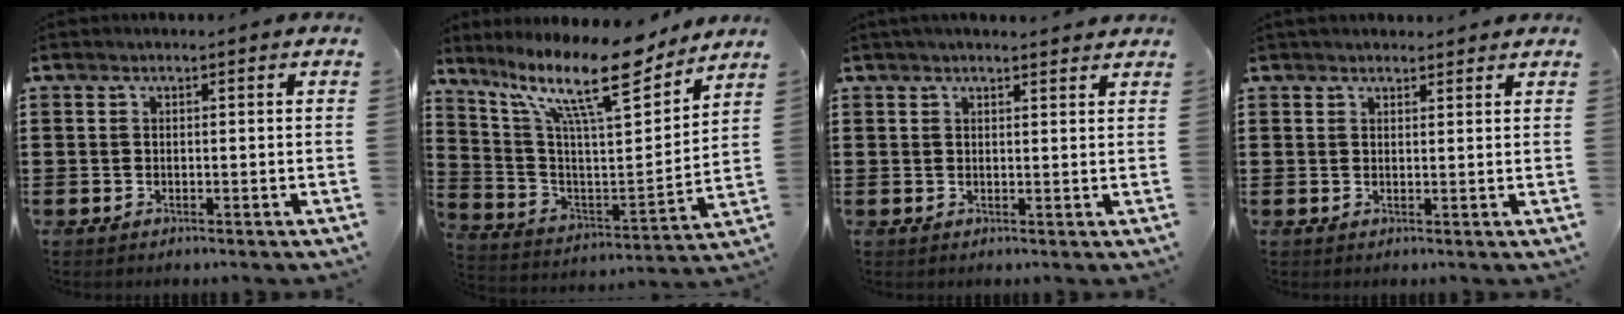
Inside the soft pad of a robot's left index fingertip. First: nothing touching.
{"total": 15.8, "force": [11.2, 3.8, 10.5], "torque": [-0.212, -0.063, 0.187]}
{"total": 1.9, "force": [1.8, 0.1, 0.7], "torque": [-0.016, 0.002, 0.033]}
{"total": 1.6, "force": [1.5, 0.3, 0.2], "torque": [-0.008, 0.003, 0.030]}